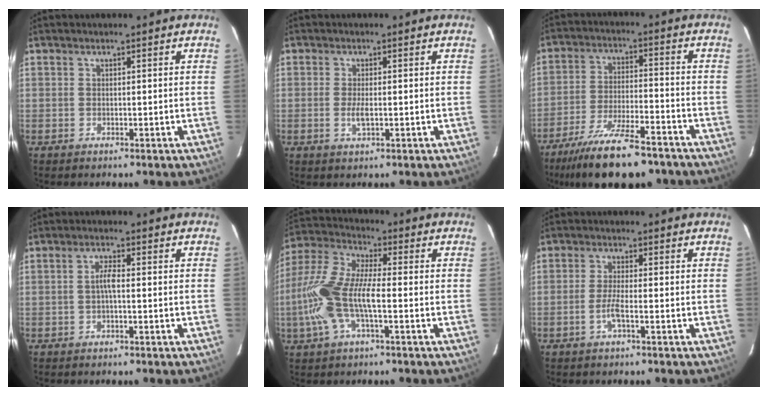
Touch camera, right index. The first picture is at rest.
{"total": 2.6, "force": [-0.5, 0.9, 2.4], "torque": [-0.047, -0.004, -0.007]}
{"total": 17.9, "force": [-14.1, 4.7, 9.9], "torque": [-0.198, -0.028, -0.226]}
{"total": 2.3, "force": [-0.4, 0.4, 2.2], "torque": [-0.044, 0.006, -0.009]}
{"total": 13.9, "force": [-2.9, 4.4, 12.9], "torque": [-0.281, 0.003, -0.060]}
{"total": 3.2, "force": [-1.5, 0.2, 2.8], "torque": [-0.061, -0.001, -0.031]}